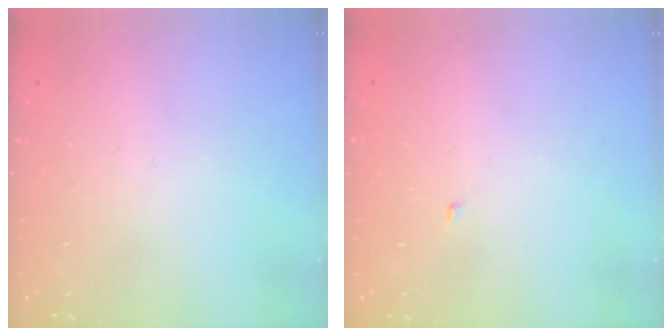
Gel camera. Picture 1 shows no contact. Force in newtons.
{"total": 1.4, "press": 1.3, "slide": 0.1}